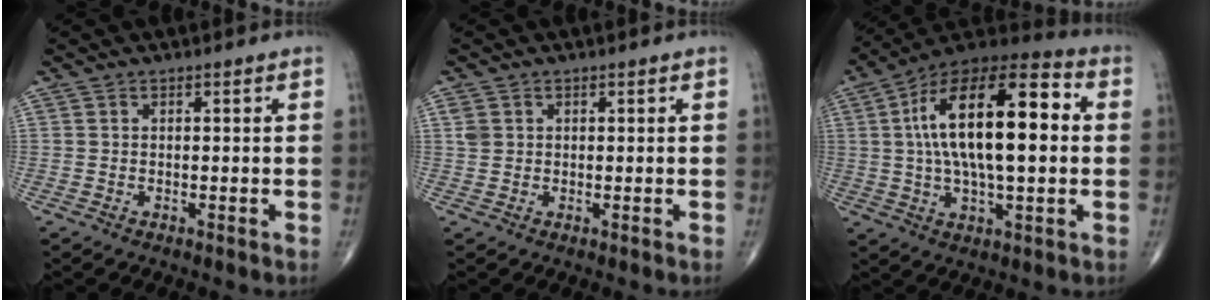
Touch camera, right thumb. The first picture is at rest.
{"total": 2.1, "force": [0.6, 1.7, 0.9], "torque": [-0.014, 0.001, 0.015]}
{"total": 23.3, "force": [3.0, 9.6, 21.0], "torque": [-0.354, 0.024, 0.038]}